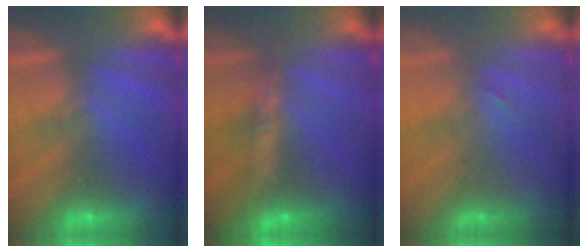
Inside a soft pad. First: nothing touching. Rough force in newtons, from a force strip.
{"total": 6.9}
{"total": 1.1}